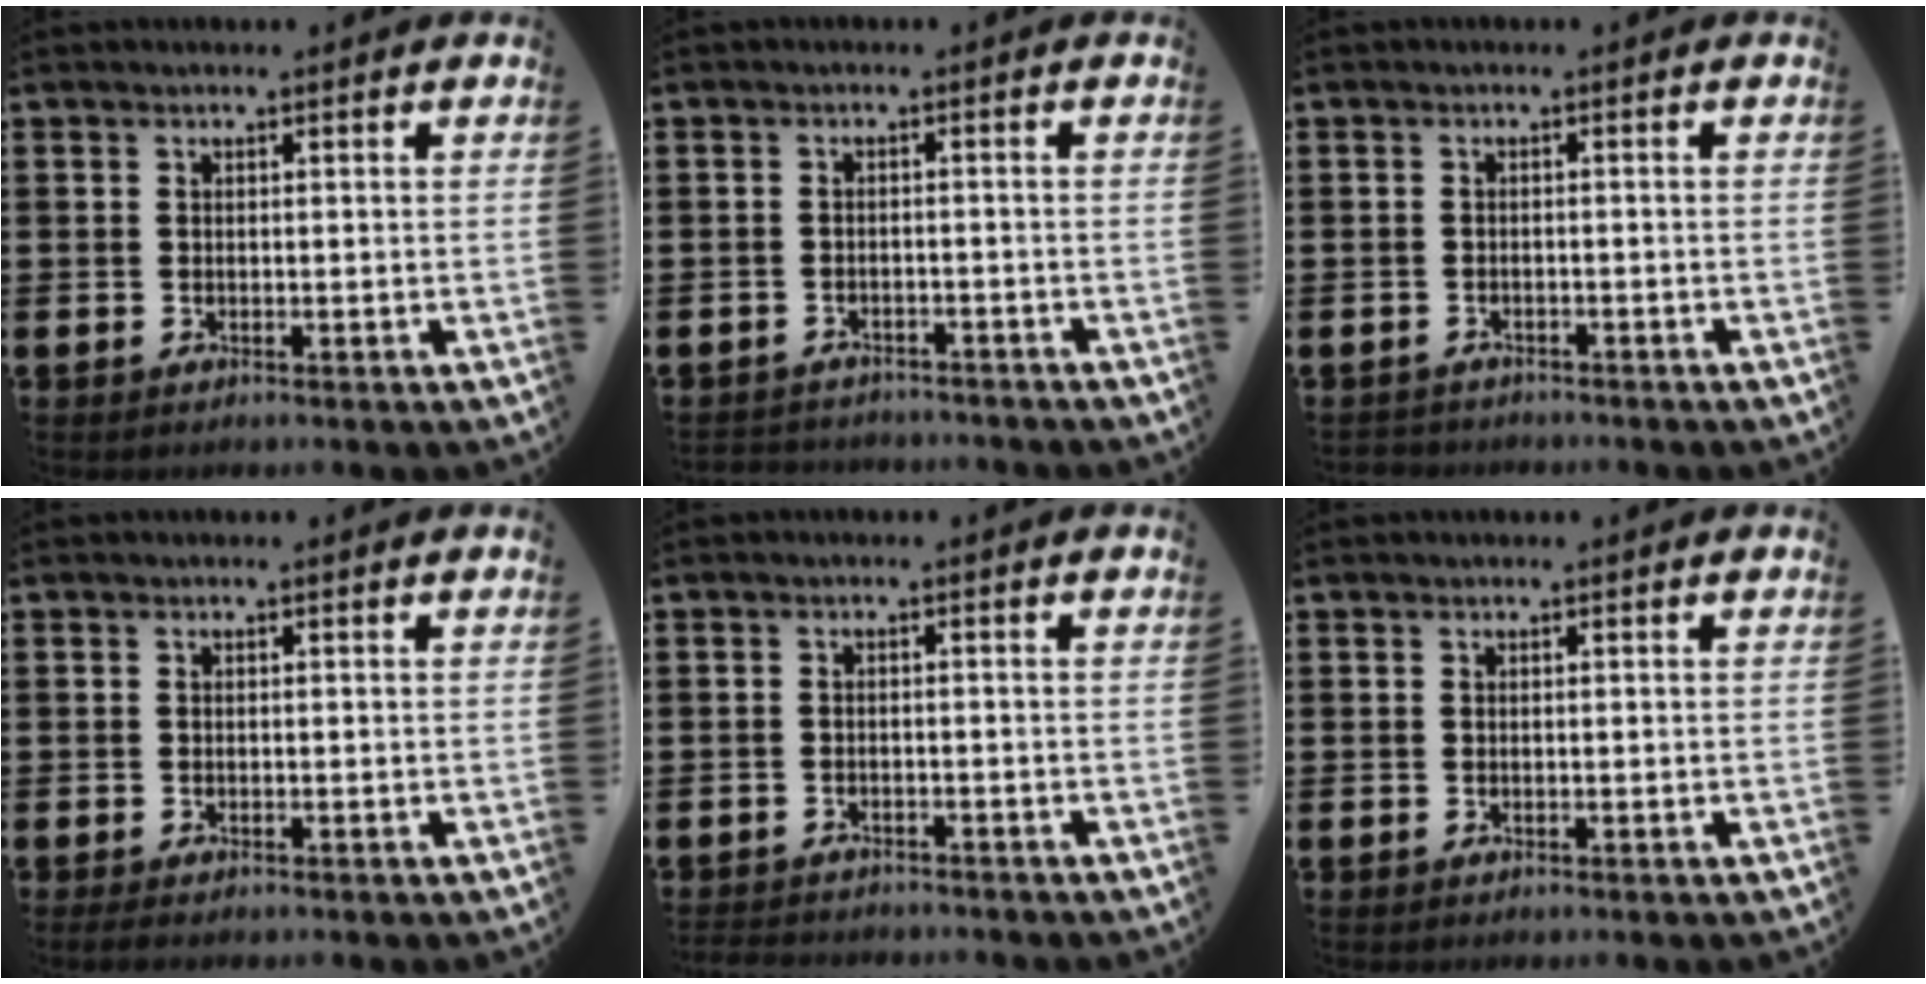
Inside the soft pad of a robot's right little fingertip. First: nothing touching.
{"total": 1.7, "force": [-1.7, 0.2, -0.3], "torque": [-0.001, 0.002, -0.039]}
{"total": 1.0, "force": [-0.9, 0.2, -0.1], "torque": [-0.001, 0.001, -0.021]}
{"total": 0.6, "force": [-0.3, 0.2, 0.5], "torque": [-0.010, 0.000, -0.007]}
{"total": 1.4, "force": [-1.4, 0.1, -0.2], "torque": [-0.002, 0.002, -0.031]}
{"total": 0.0}